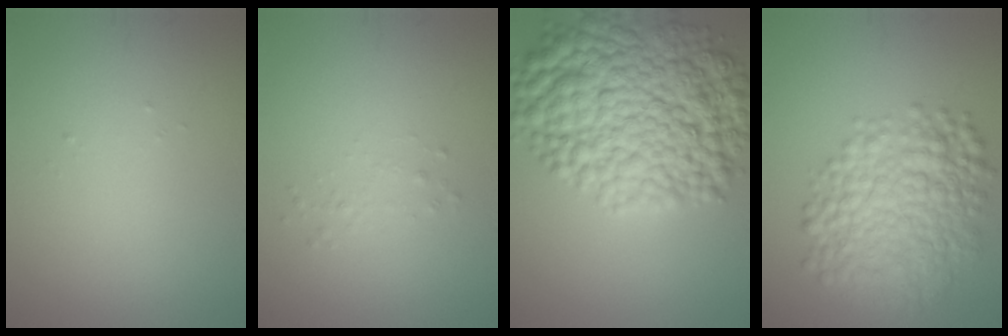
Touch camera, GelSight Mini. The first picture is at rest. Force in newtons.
{"total": 0.8, "press": 0.8, "slide": 0.0}
{"total": 13.7, "press": 13.7, "slide": 0.1}
{"total": 8.6, "press": 8.6, "slide": 0.1}